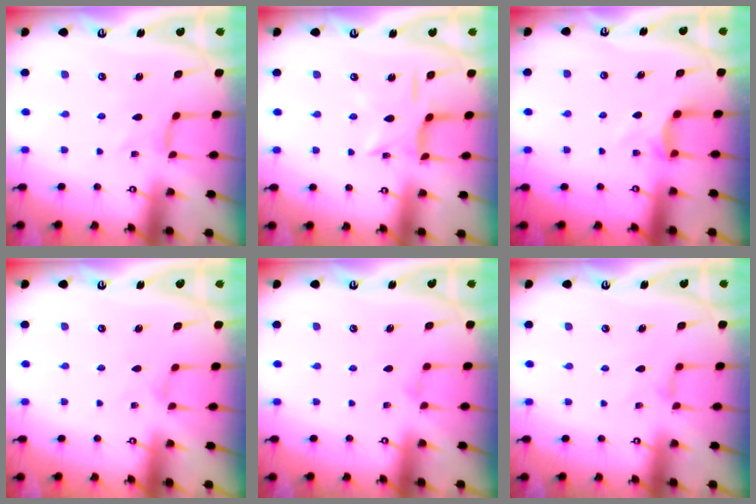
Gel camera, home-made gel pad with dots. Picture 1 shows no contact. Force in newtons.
{"total": 8.4, "press": 8.4, "slide": 0.6}
{"total": 3.9, "press": 3.9, "slide": 0.6}
{"total": 0.0}
{"total": 1.6, "press": 1.6, "slide": 0.4}
{"total": 2.6, "press": 2.6, "slide": 0.5}